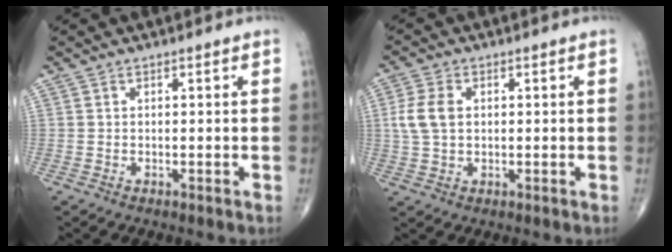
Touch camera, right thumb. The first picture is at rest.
{"total": 5.8, "force": [0.8, 3.8, 4.2], "torque": [-0.094, 0.004, 0.015]}